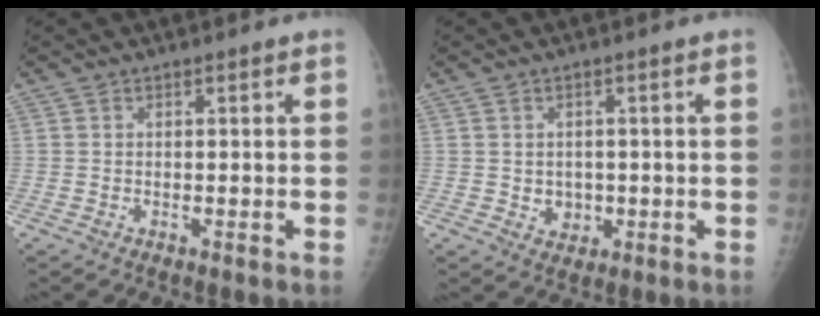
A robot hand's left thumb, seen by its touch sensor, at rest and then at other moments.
{"total": 3.2, "force": [-0.3, 2.8, 1.5], "torque": [-0.008, 0.001, 0.005]}